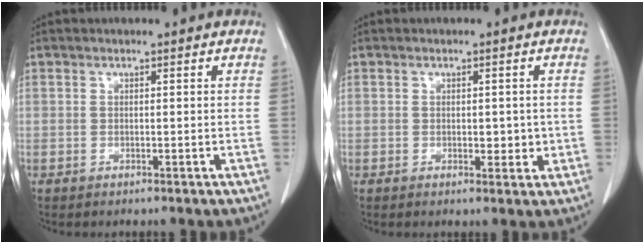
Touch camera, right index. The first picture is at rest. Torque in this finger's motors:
{"motor_torque": [0.00, 0.30, 0.06, 0.05]}